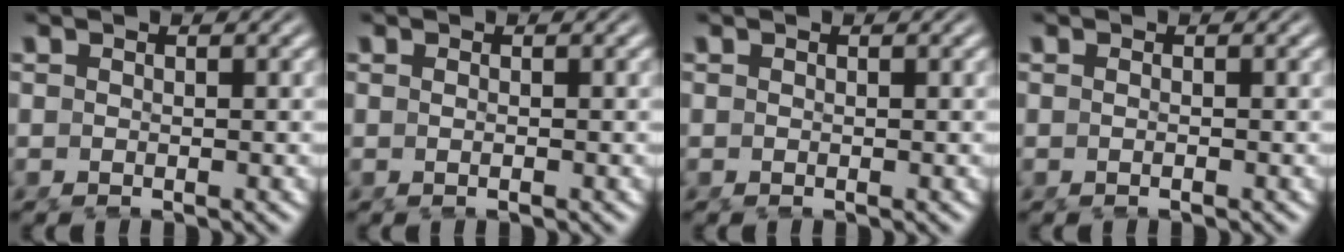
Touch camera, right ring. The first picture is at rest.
{"total": 0.9, "force": [-0.4, -0.7, 0.4], "torque": [-0.008, -0.006, -0.002]}
{"total": 0.0}
{"total": 0.8, "force": [-0.4, -0.4, 0.4], "torque": [-0.009, -0.001, -0.008]}